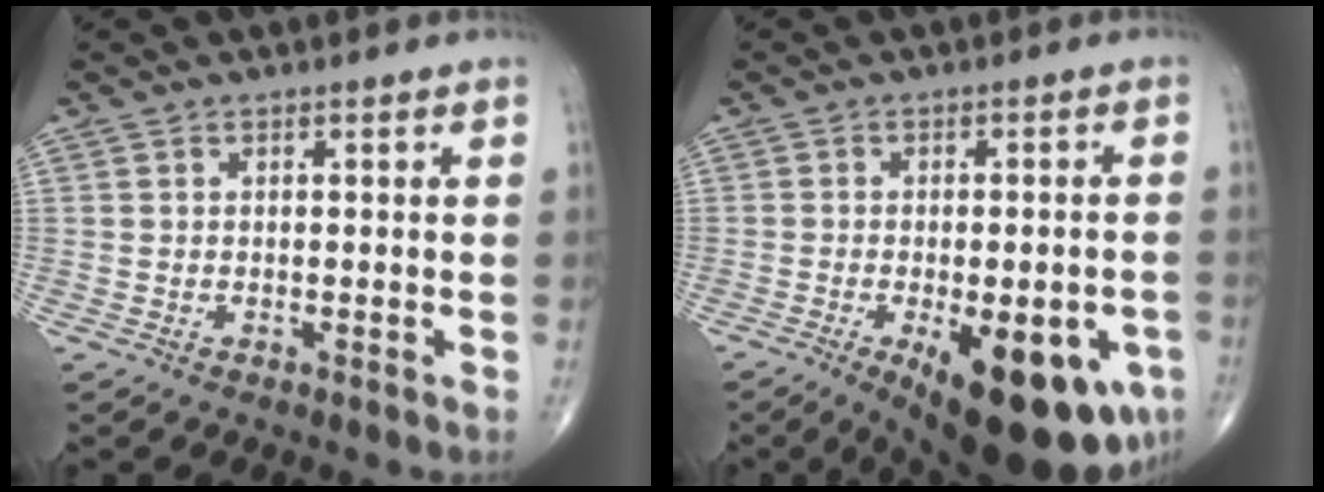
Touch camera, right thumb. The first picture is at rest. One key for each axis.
{"total": 19.8, "fx": -8.0, "fy": 7.7, "fz": 16.3, "tx": -0.172, "ty": -0.002, "tz": -0.096}